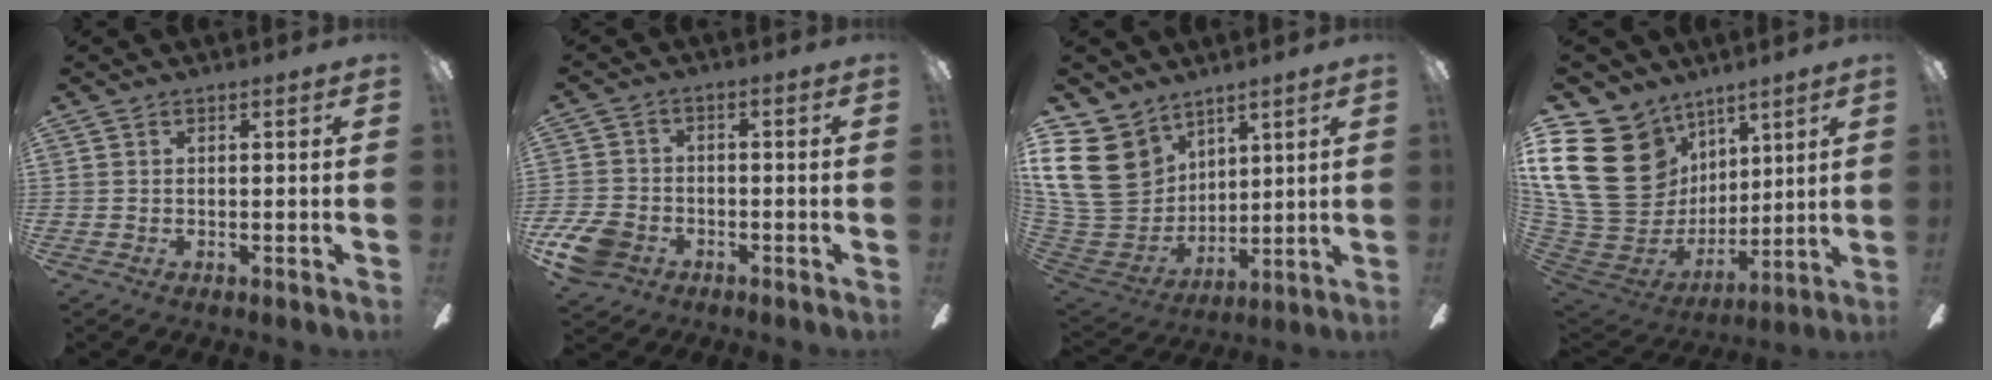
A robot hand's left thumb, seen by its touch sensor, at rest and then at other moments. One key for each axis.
{"total": 8.3, "fx": -4.2, "fy": 6.1, "fz": 3.8, "tx": -0.099, "ty": 0.027, "tz": -0.080}
{"total": 17.5, "fx": 7.4, "fy": 13.7, "fz": 8.1, "tx": -0.205, "ty": -0.035, "tz": 0.144}
{"total": 26.3, "fx": 8.1, "fy": 20.6, "fz": 14.1, "tx": -0.312, "ty": -0.048, "tz": 0.181}